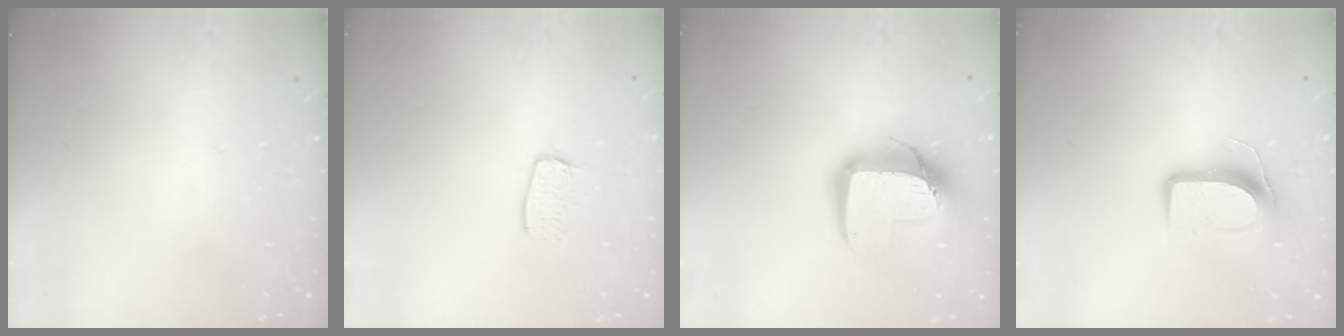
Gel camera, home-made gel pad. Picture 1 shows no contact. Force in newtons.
{"total": 6.6, "press": 6.6, "slide": 0.4}
{"total": 13.7, "press": 13.7, "slide": 1.2}
{"total": 9.2, "press": 9.1, "slide": 0.9}